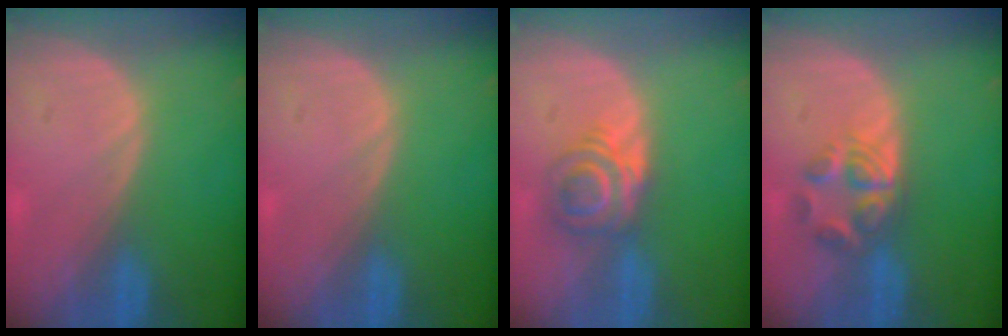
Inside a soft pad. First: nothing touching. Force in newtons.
{"total": 0.0}
{"total": 6.3, "press": 5.4, "slide": 3.2}
{"total": 5.7, "press": 4.8, "slide": 3.2}